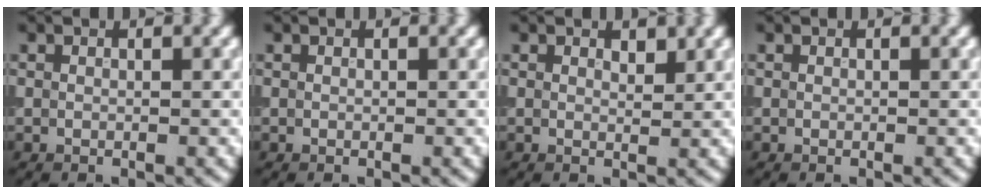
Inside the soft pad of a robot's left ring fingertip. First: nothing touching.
{"total": 0.0}
{"total": 0.9, "force": [0.7, 0.4, 0.3], "torque": [-0.004, -0.001, 0.013]}
{"total": 0.0}